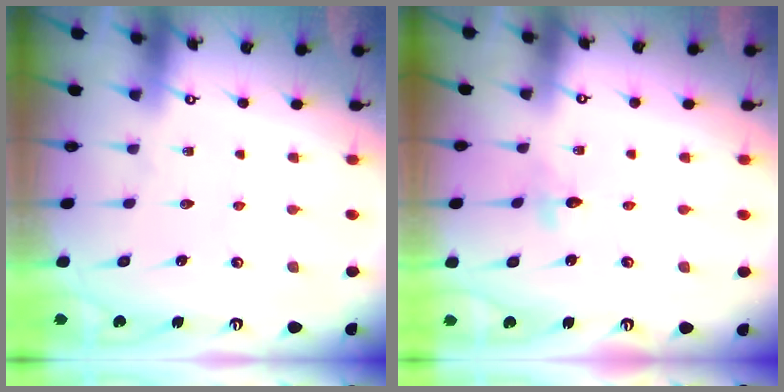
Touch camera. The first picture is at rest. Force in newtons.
{"total": 3.0, "press": 2.9, "slide": 0.3}